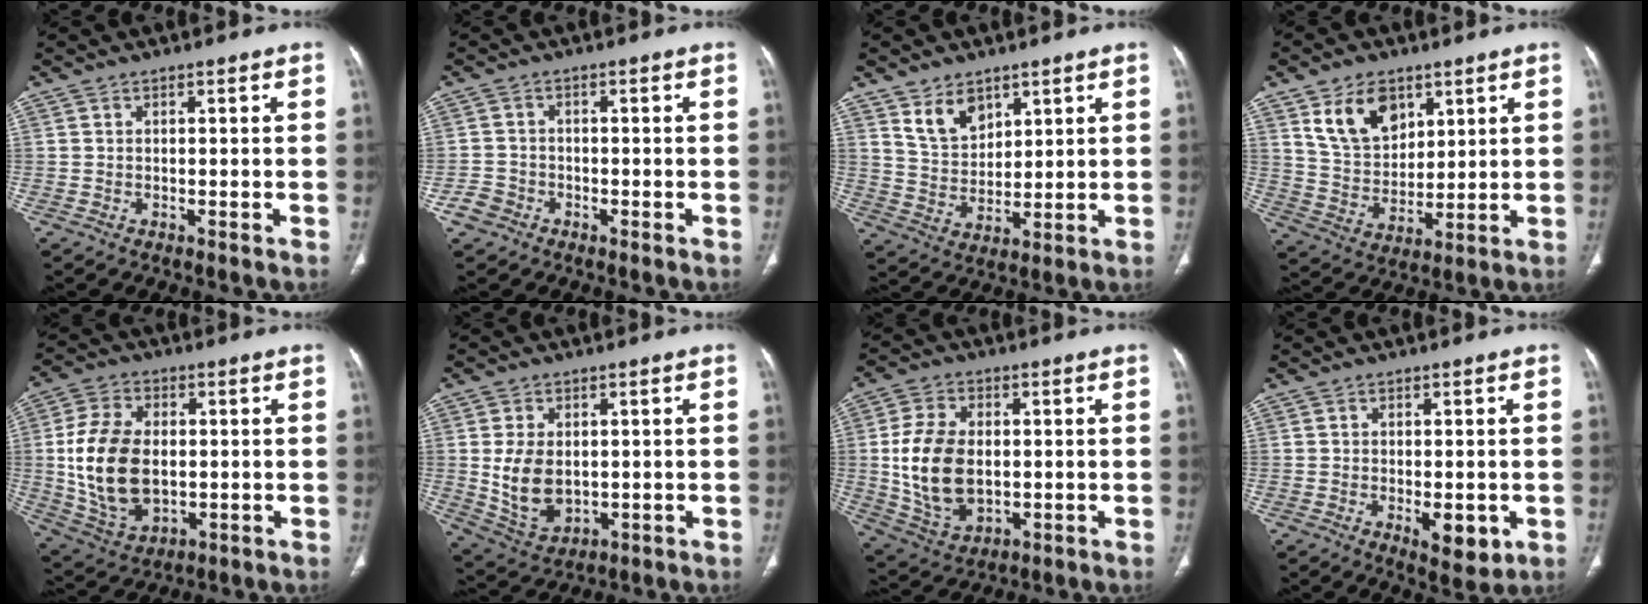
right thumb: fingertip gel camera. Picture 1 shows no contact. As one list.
[{"total": 3.1, "force": [-1.7, 2.5, 0.6], "torque": [-0.002, 0.015, -0.035]}, {"total": 7.5, "force": [4.7, 4.8, 3.4], "torque": [-0.037, -0.035, 0.098]}, {"total": 11.9, "force": [6.1, 7.9, 6.4], "torque": [-0.083, -0.033, 0.125]}, {"total": 16.5, "force": [0.0, 10.6, 12.7], "torque": [-0.237, -0.003, 0.014]}, {"total": 9.6, "force": [0.3, 6.5, 7.1], "torque": [-0.120, -0.008, 0.026]}, {"total": 14.2, "force": [0.0, 9.1, 10.8], "torque": [-0.202, -0.003, 0.015]}, {"total": 6.0, "force": [-1.5, 2.8, 5.1], "torque": [-0.061, -0.010, -0.012]}]